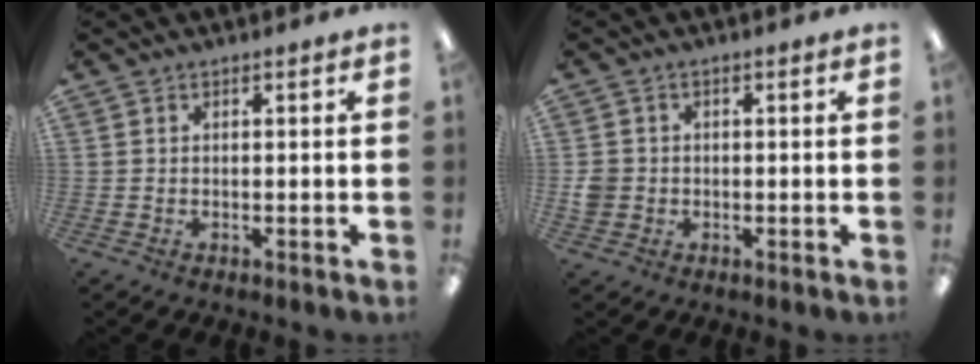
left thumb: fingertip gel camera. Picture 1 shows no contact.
{"total": 3.1, "force": [-0.5, 3.0, 0.9], "torque": [-0.008, 0.002, -0.010]}